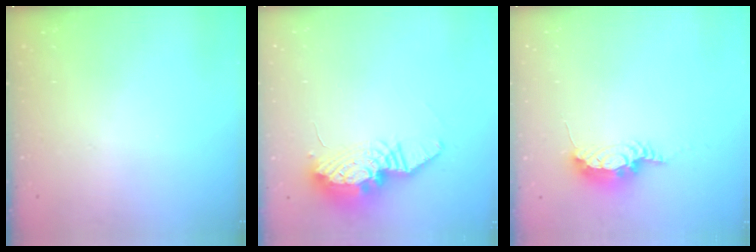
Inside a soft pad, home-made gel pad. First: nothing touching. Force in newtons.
{"total": 12.8, "press": 12.8, "slide": 1.4}
{"total": 7.8, "press": 7.8, "slide": 0.2}